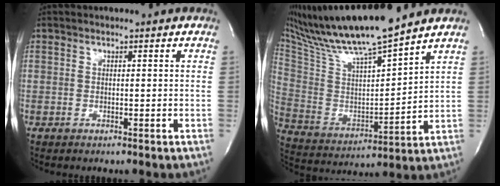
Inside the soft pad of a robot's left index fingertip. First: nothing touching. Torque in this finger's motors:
{"motor_torque": [0.51, 0.13, 0.60, 0.10]}